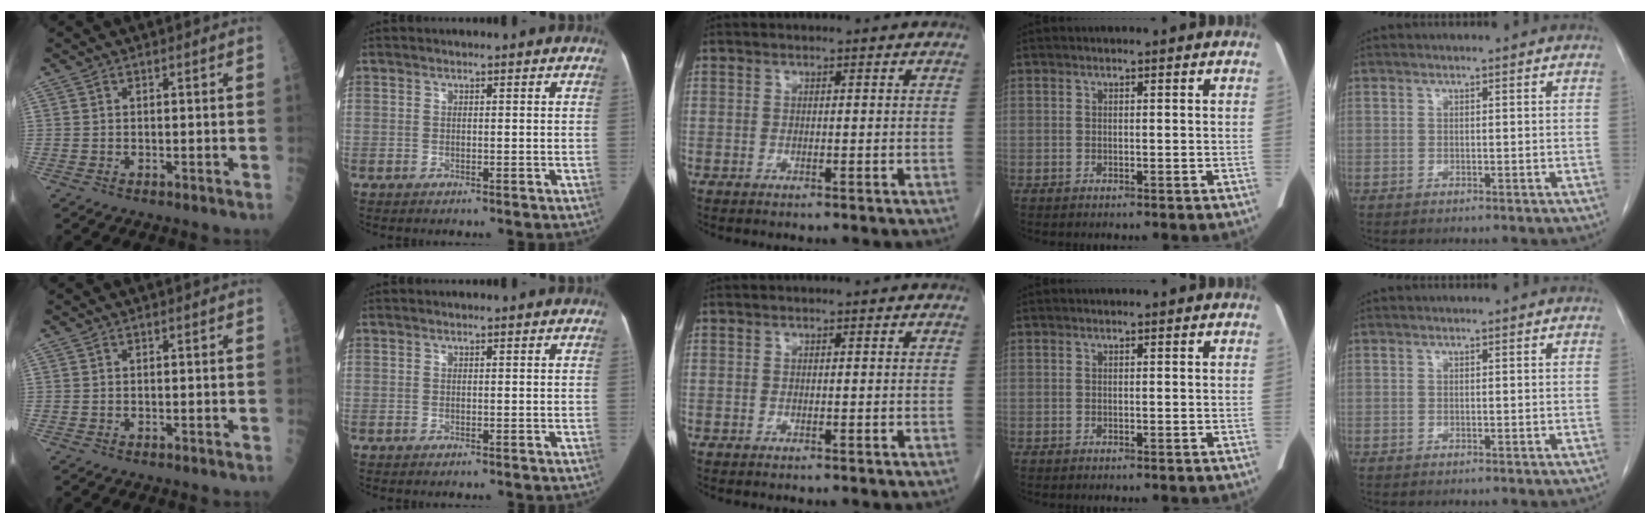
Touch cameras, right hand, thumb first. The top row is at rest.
{}